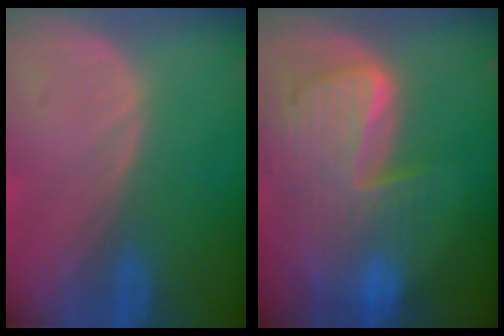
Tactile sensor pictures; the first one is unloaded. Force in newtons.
{"total": 10.1, "press": 8.7, "slide": 5.1}